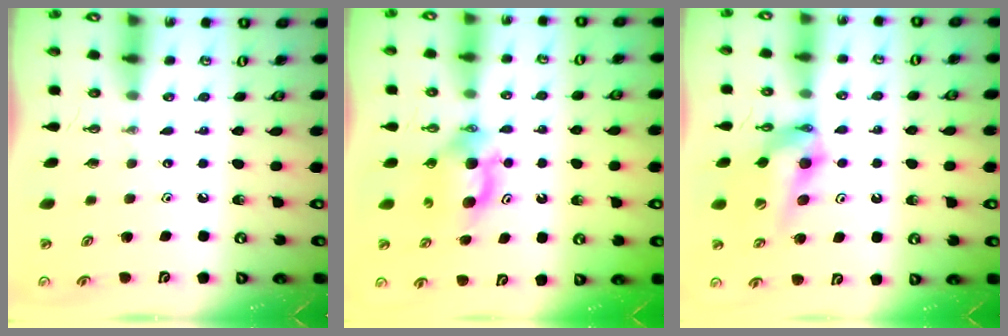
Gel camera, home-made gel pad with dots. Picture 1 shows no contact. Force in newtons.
{"total": 5.8, "press": 5.6, "slide": 1.2}
{"total": 11.7, "press": 11.7, "slide": 1.2}